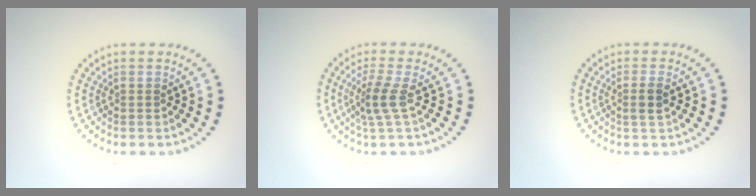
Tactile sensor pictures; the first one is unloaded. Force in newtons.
{"total": 2.4, "press": 1.8, "slide": 1.5}
{"total": 1.4, "press": 1.2, "slide": 0.7}